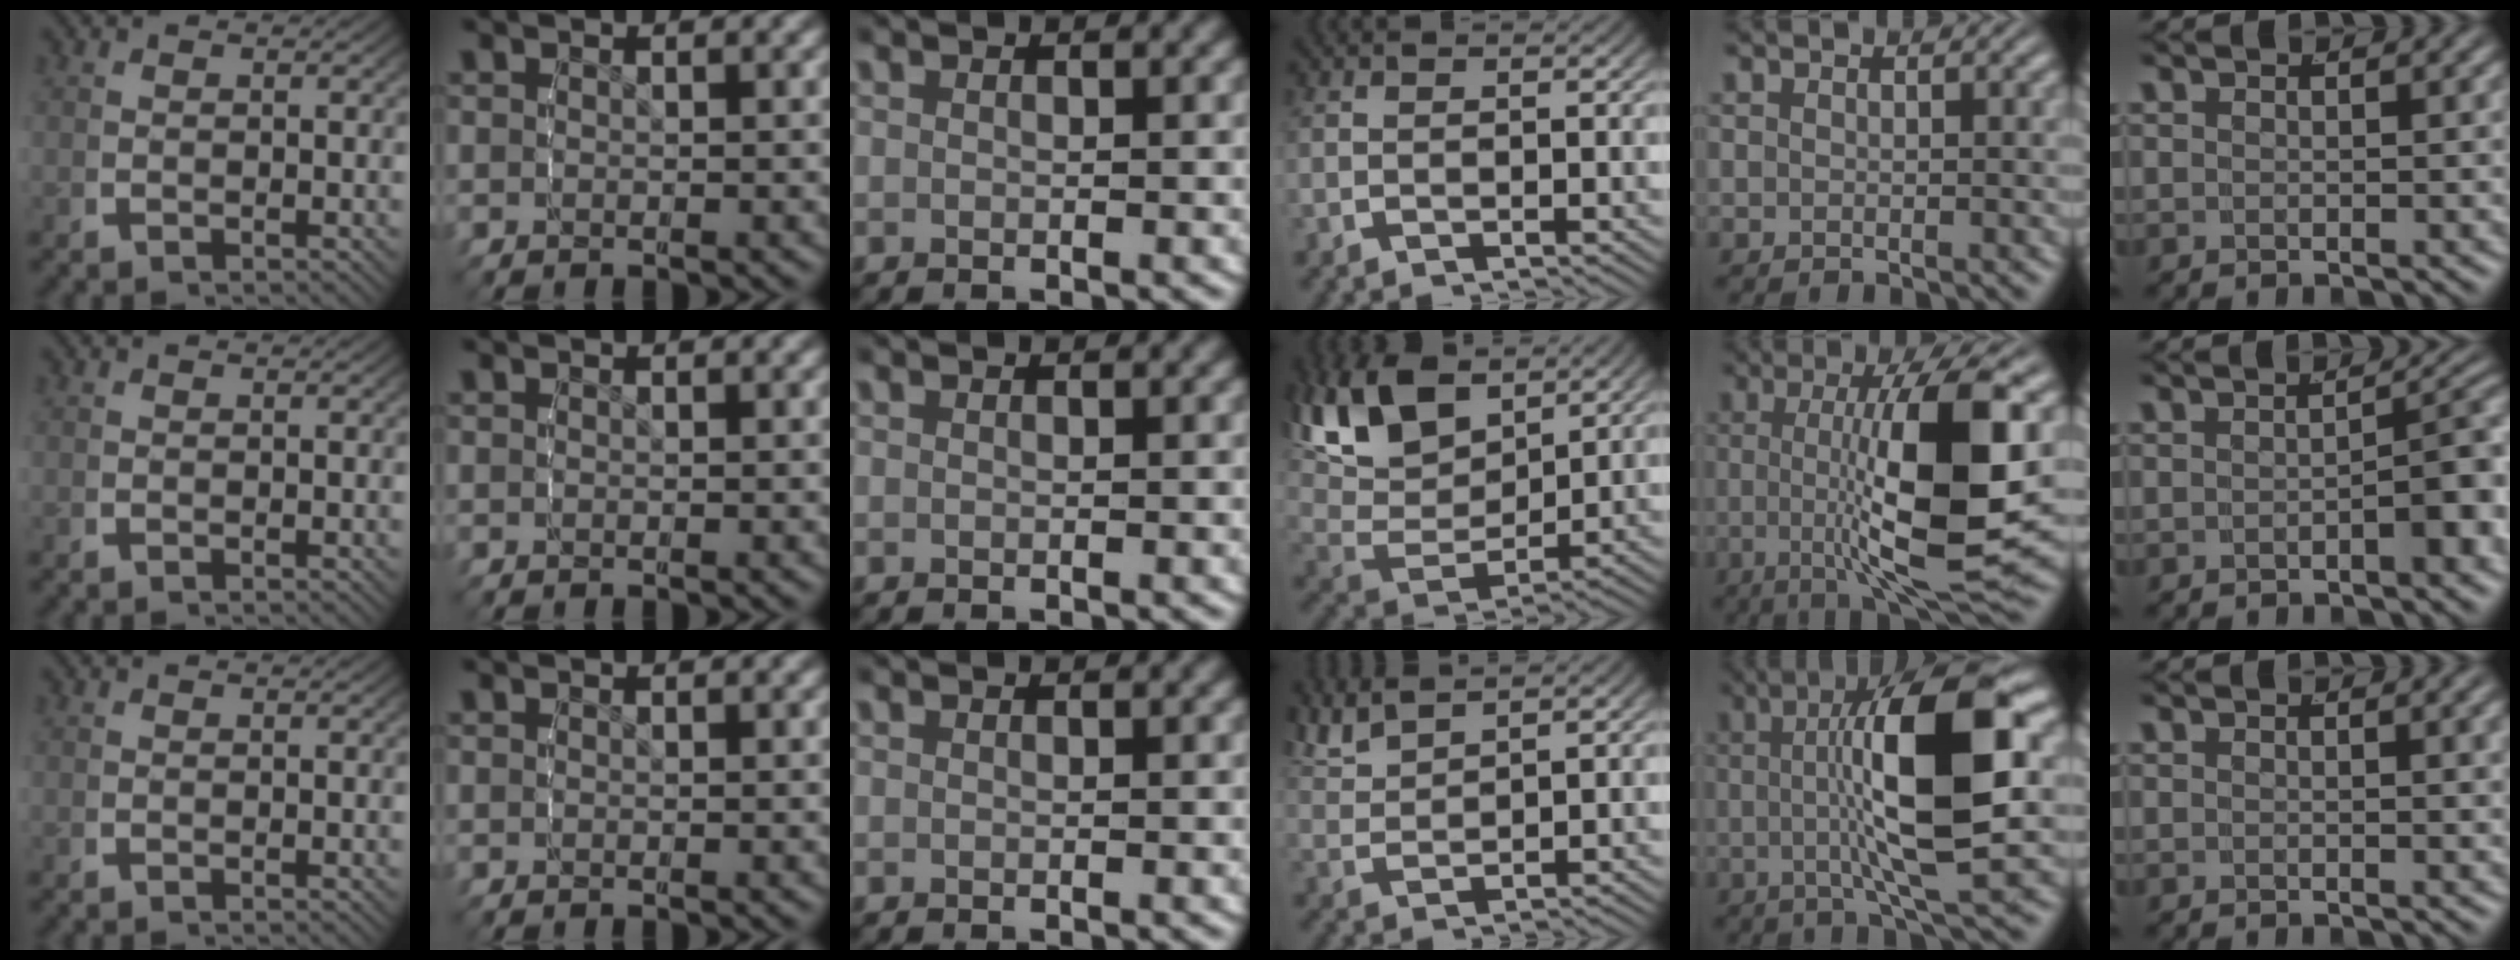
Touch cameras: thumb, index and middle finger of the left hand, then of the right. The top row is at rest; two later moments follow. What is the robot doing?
{"motion": "lift_and_place", "object": "screwdriver"}